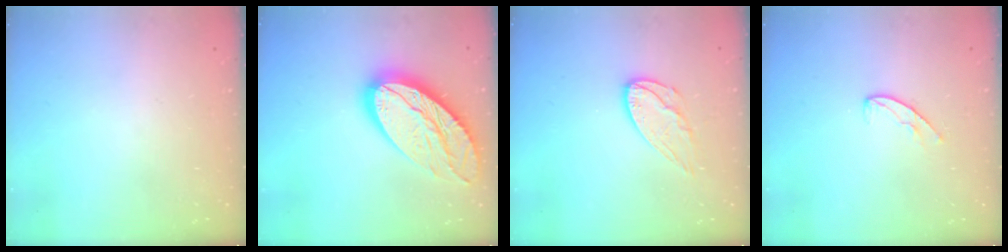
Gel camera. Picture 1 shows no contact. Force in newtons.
{"total": 21.6, "press": 21.5, "slide": 1.9}
{"total": 9.4, "press": 9.4, "slide": 0.2}
{"total": 6.4, "press": 6.4, "slide": 0.5}